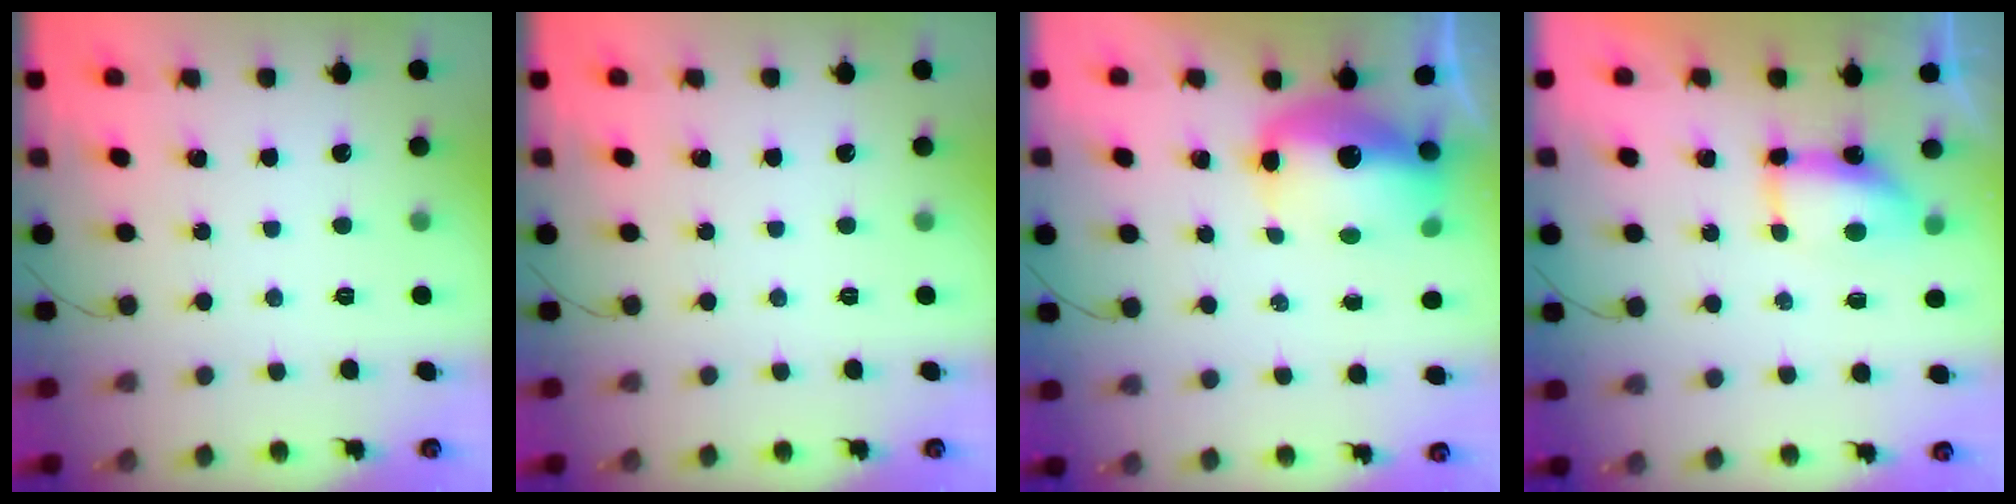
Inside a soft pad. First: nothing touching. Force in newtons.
{"total": 0.0}
{"total": 13.4, "press": 13.1, "slide": 3.0}
{"total": 7.1, "press": 7.1, "slide": 0.5}